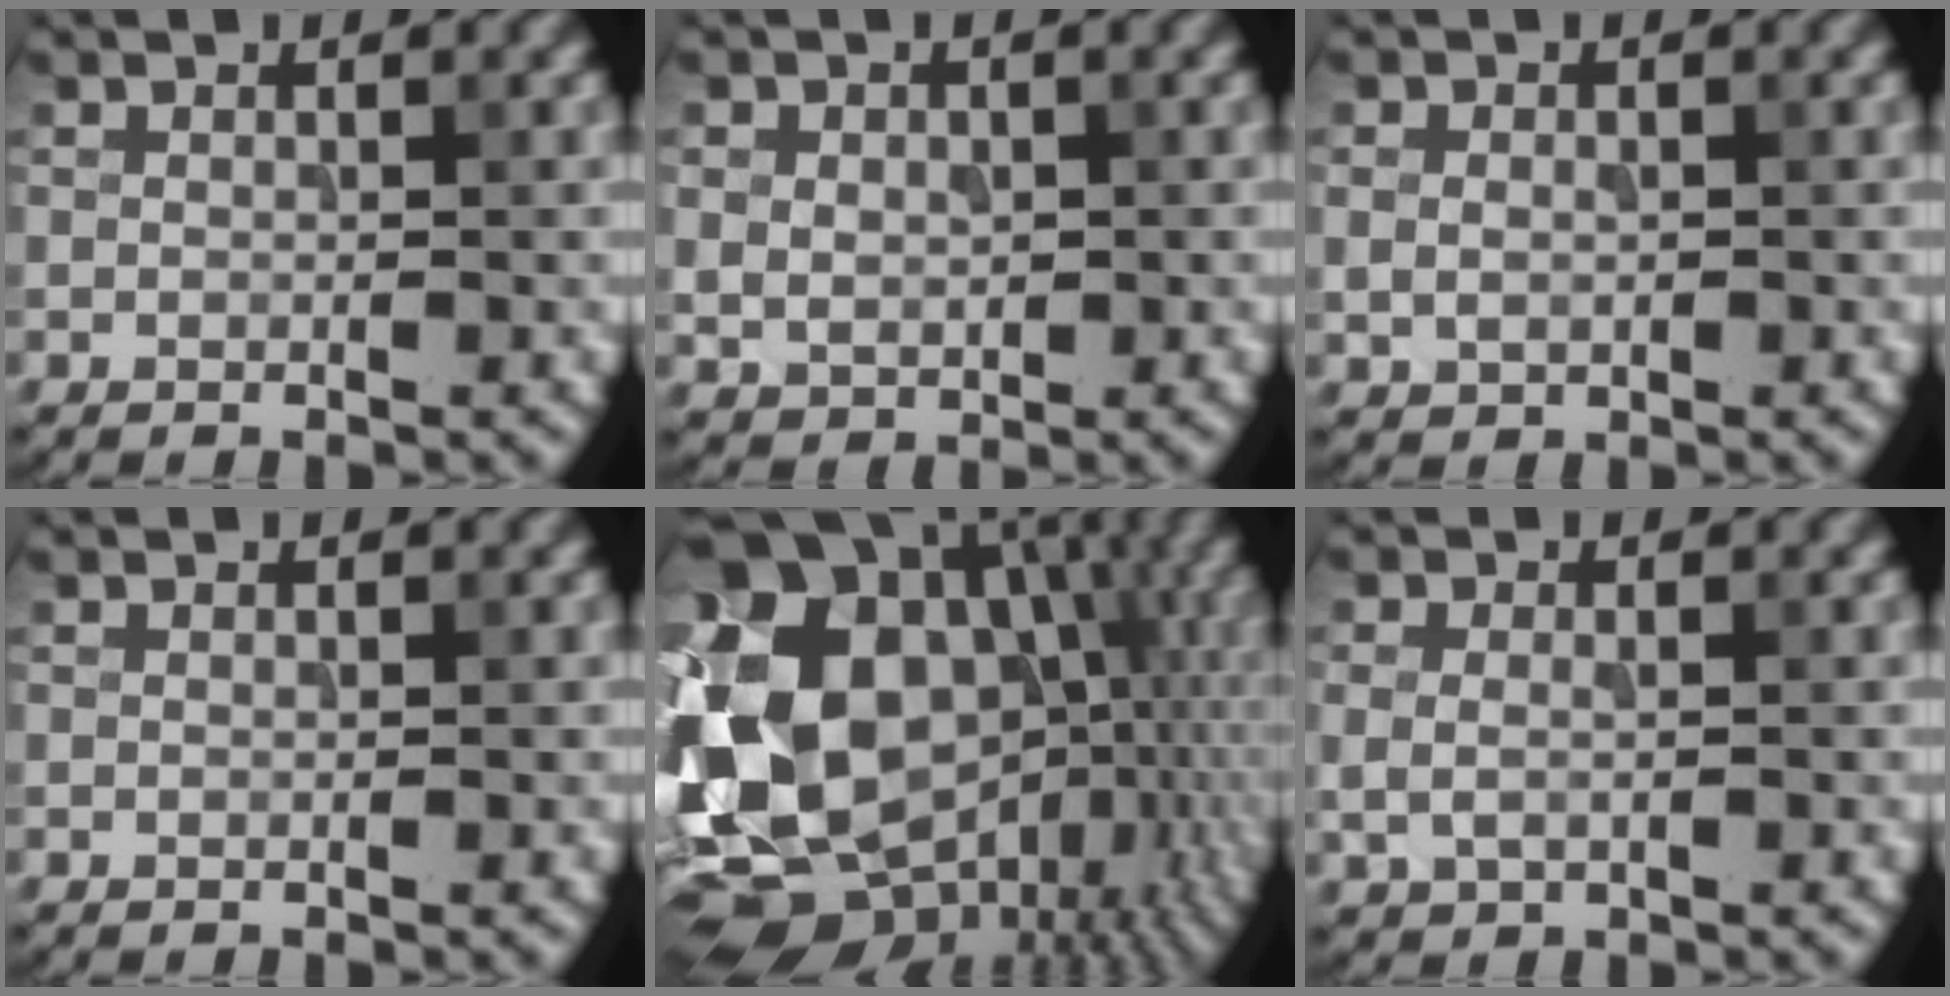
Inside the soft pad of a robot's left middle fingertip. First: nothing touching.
{"total": 2.4, "force": [0.2, 2.0, 1.3], "torque": [-0.020, -0.004, 0.008]}
{"total": 1.6, "force": [0.1, 1.3, 1.0], "torque": [-0.019, -0.001, 0.004]}
{"total": 0.0}
{"total": 20.5, "force": [-0.6, 15.9, 13.0], "torque": [-0.262, -0.007, 0.006]}
{"total": 1.7, "force": [-0.1, 1.2, 1.2], "torque": [-0.026, -0.002, 0.000]}